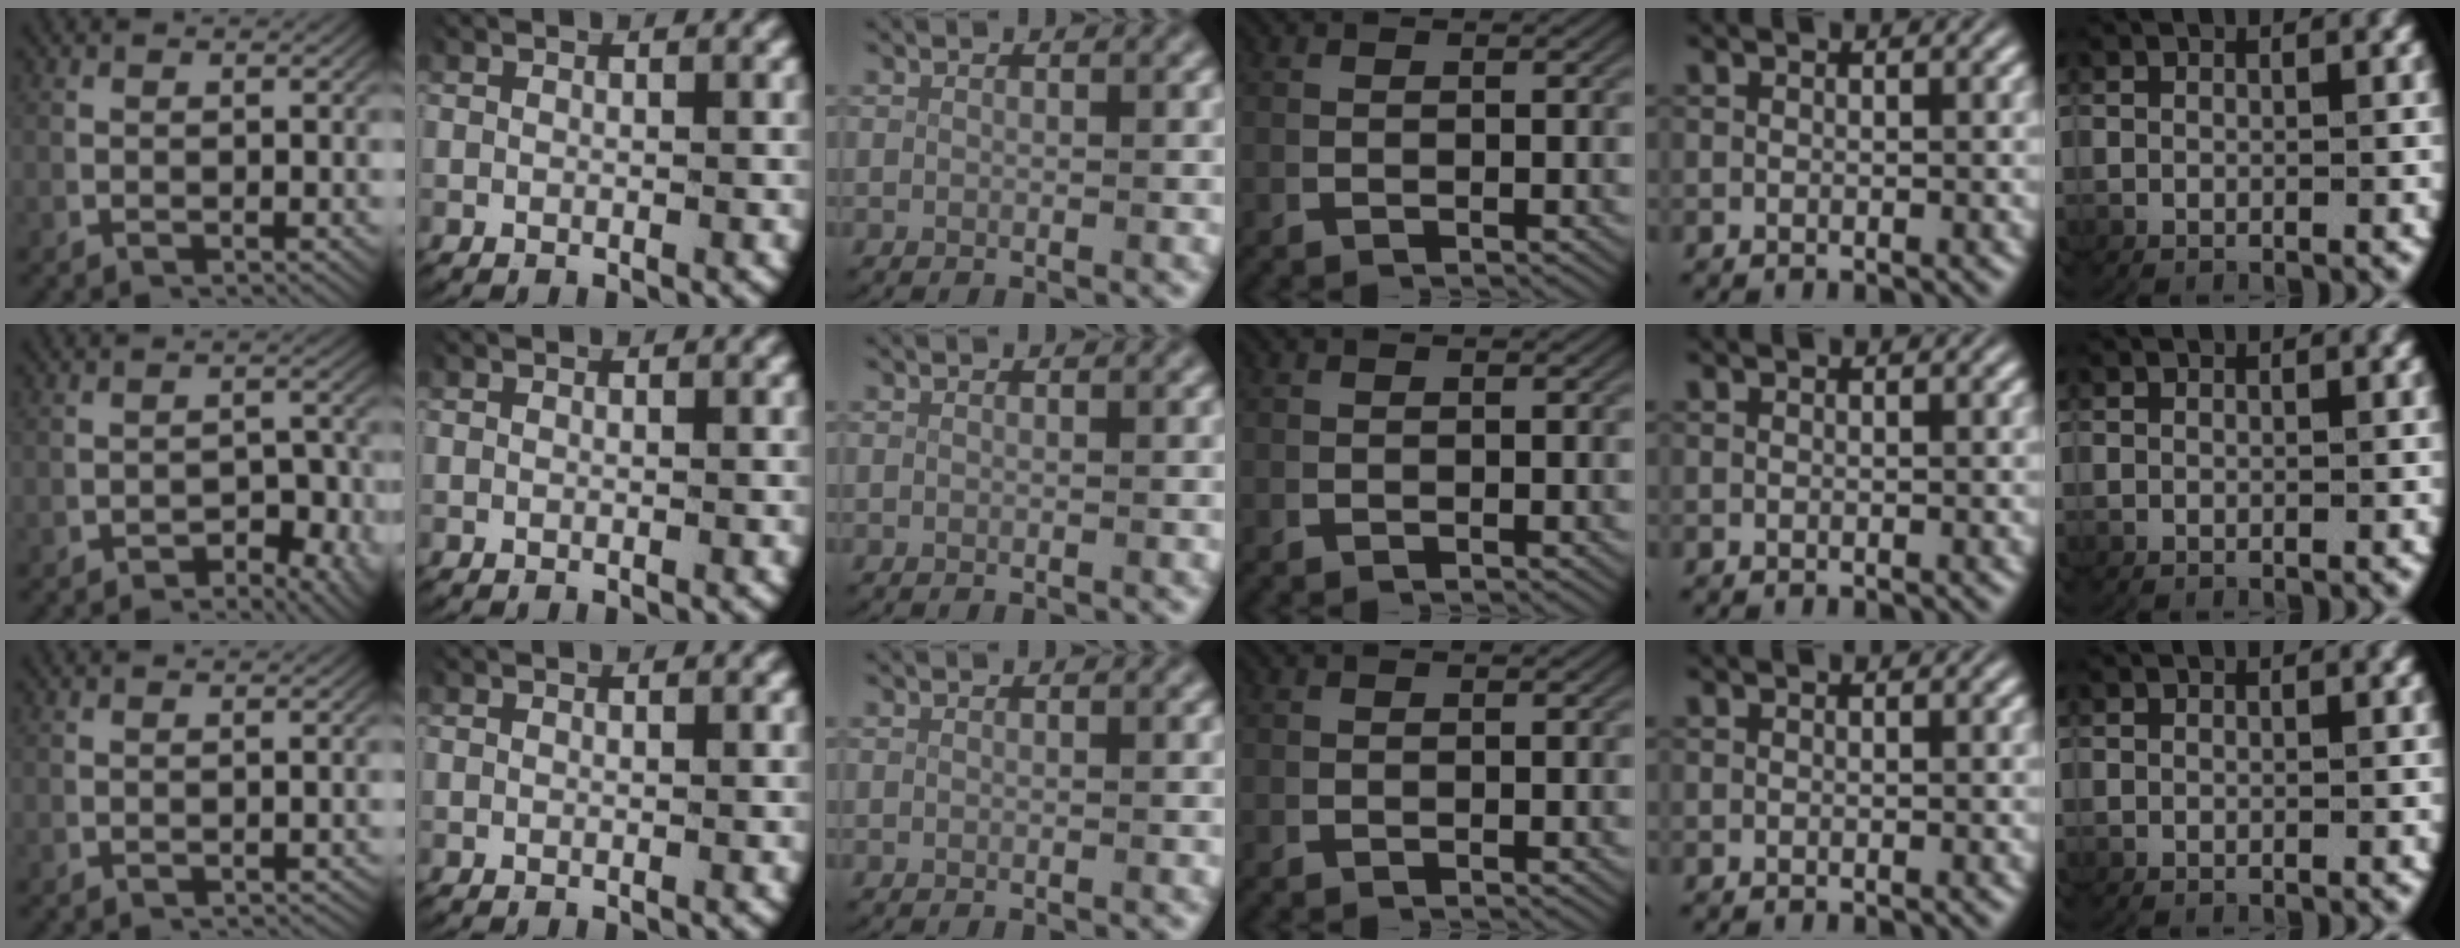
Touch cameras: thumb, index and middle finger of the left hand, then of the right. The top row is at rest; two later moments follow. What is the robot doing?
{"motion": "lift_and_place", "object": "map"}